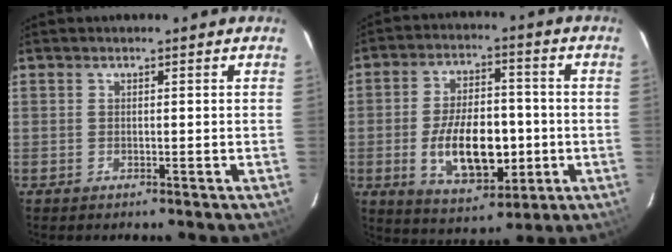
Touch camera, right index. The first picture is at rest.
{"total": 14.3, "force": [-2.7, 7.6, 11.8], "torque": [-0.223, 0.004, -0.029]}